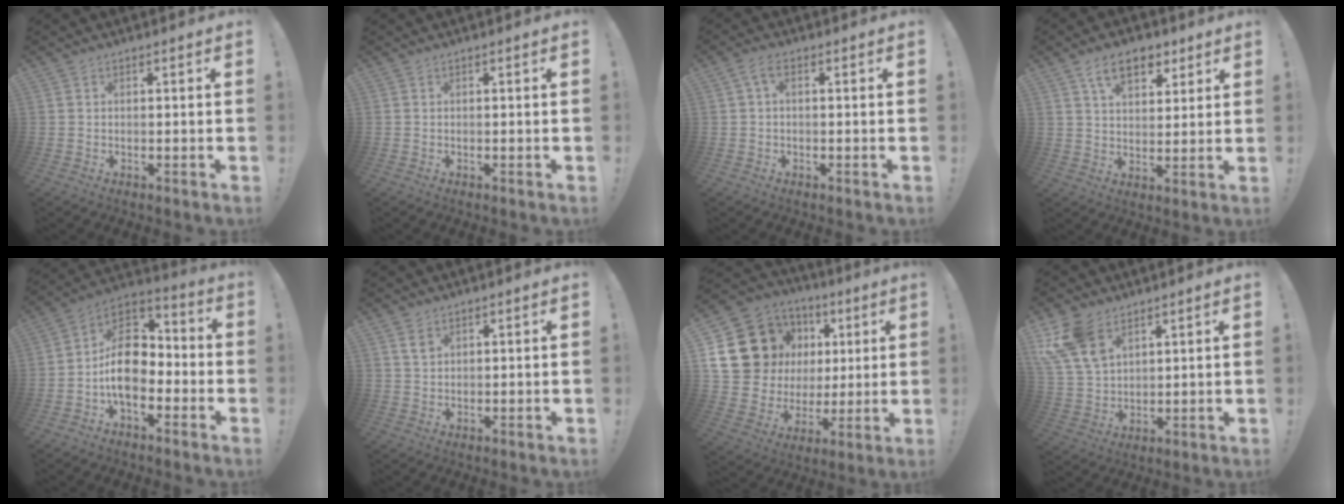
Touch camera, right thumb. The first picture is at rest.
{"total": 0.0}
{"total": 2.8, "force": [0.3, 1.0, 2.6], "torque": [-0.053, 0.005, 0.005]}
{"total": 10.9, "force": [6.0, 6.3, 6.5], "torque": [-0.096, -0.015, 0.112]}
{"total": 14.9, "force": [-3.1, 10.2, 10.4], "torque": [-0.179, 0.026, -0.045]}
{"total": 2.7, "force": [1.6, 1.6, 1.4], "torque": [-0.006, -0.010, 0.025]}
{"total": 19.1, "force": [6.0, 15.9, 8.8], "torque": [-0.135, -0.028, 0.149]}
{"total": 12.3, "force": [7.4, 7.5, 6.4], "torque": [-0.131, -0.036, 0.147]}